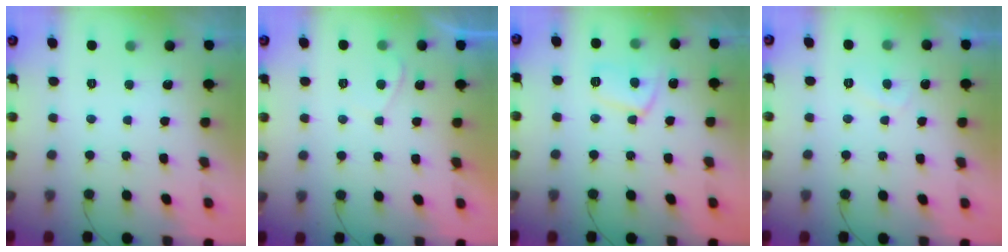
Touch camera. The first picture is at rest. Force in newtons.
{"total": 0.8, "press": 0.7, "slide": 0.5}
{"total": 8.2, "press": 8.2, "slide": 0.7}
{"total": 1.5, "press": 1.4, "slide": 0.6}